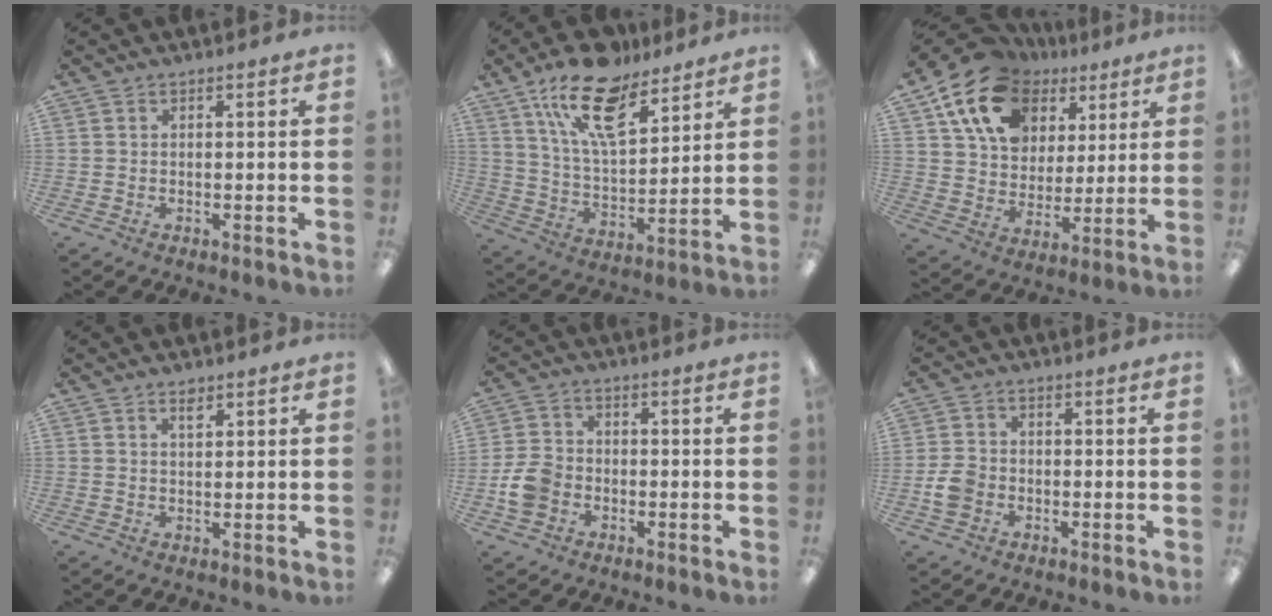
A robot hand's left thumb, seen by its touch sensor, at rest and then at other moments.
{"total": 18.4, "force": [12.1, 8.0, 11.2], "torque": [-0.204, -0.052, 0.215]}
{"total": 18.2, "force": [10.2, 12.8, 7.8], "torque": [-0.150, -0.042, 0.194]}
{"total": 2.2, "force": [1.7, 0.8, 1.2], "torque": [-0.020, -0.003, 0.029]}
{"total": 6.8, "force": [-2.1, 5.4, 3.7], "torque": [-0.085, 0.012, -0.039]}
{"total": 4.9, "force": [-1.4, 3.9, 2.5], "torque": [-0.047, 0.009, -0.025]}